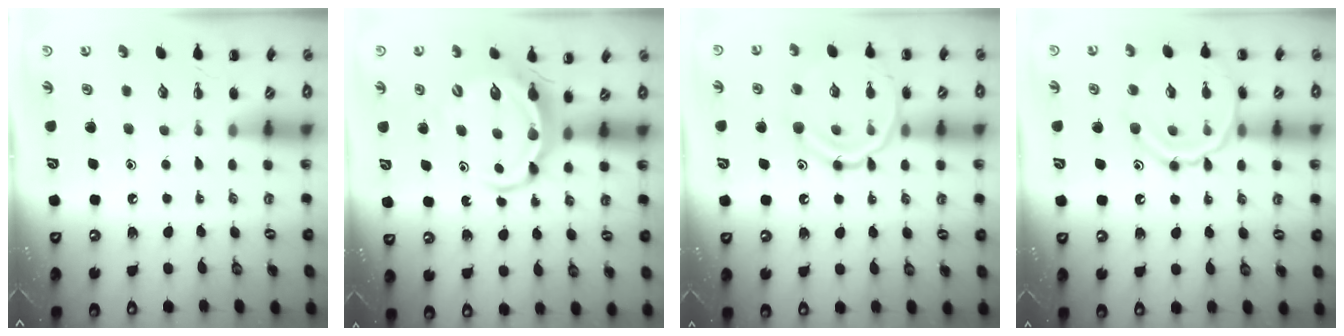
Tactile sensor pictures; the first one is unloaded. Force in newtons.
{"total": 6.2, "press": 6.1, "slide": 1.0}
{"total": 14.5, "press": 14.4, "slide": 1.5}
{"total": 12.7, "press": 12.6, "slide": 0.8}